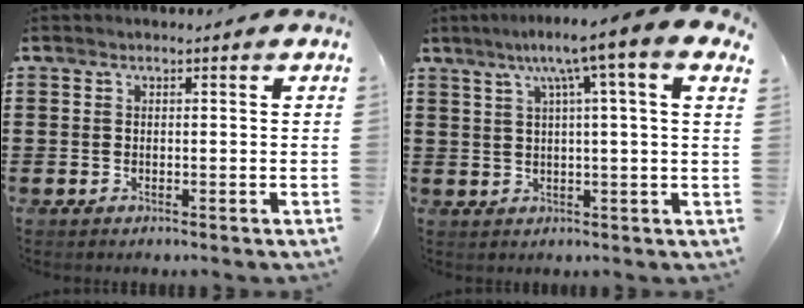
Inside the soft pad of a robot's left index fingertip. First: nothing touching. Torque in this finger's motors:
{"motor_torque": [2.14, 0.00, 1.05, 0.21]}